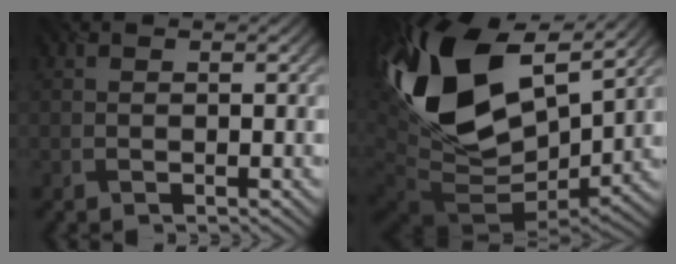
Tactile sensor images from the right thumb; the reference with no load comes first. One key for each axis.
{"total": 19.1, "fx": 7.1, "fy": 11.1, "fz": 13.8, "tx": -0.309, "ty": 0.007, "tz": 0.132}